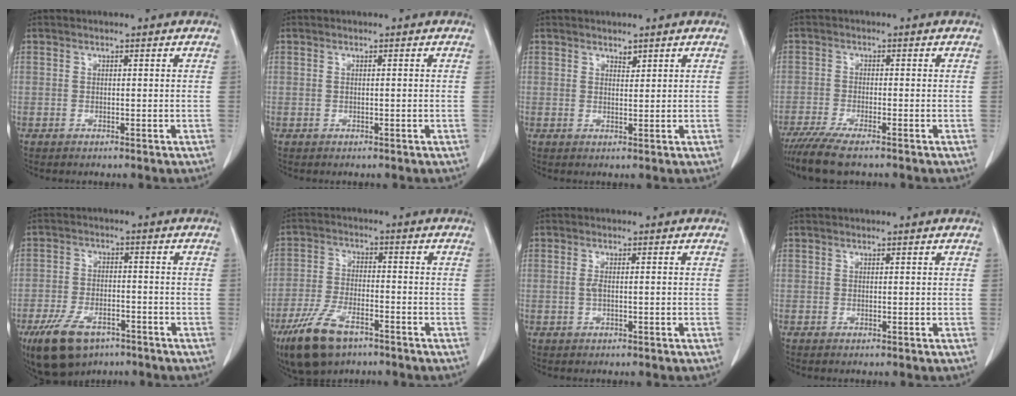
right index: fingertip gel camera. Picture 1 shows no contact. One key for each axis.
{"total": 0.7, "fx": 0.0, "fy": 0.3, "fz": 0.6, "tx": -0.023, "ty": 0.005, "tz": 0.002}
{"total": 1.6, "fx": 1.1, "fy": 0.9, "fz": 0.6, "tx": -0.010, "ty": 0.001, "tz": 0.022}
{"total": 6.8, "fx": -5.1, "fy": 1.5, "fz": 4.3, "tx": -0.082, "ty": -0.017, "tz": -0.085}
{"total": 11.5, "fx": -7.2, "fy": 5.8, "fz": 6.8, "tx": -0.137, "ty": -0.005, "tz": -0.118}
{"total": 11.4, "fx": -7.1, "fy": 4.7, "fz": 7.6, "tx": -0.161, "ty": -0.011, "tz": -0.126}
{"total": 2.3, "fx": -0.2, "fy": 0.9, "fz": 2.1, "tx": -0.053, "ty": 0.005, "tz": -0.002}
{"total": 0.0}